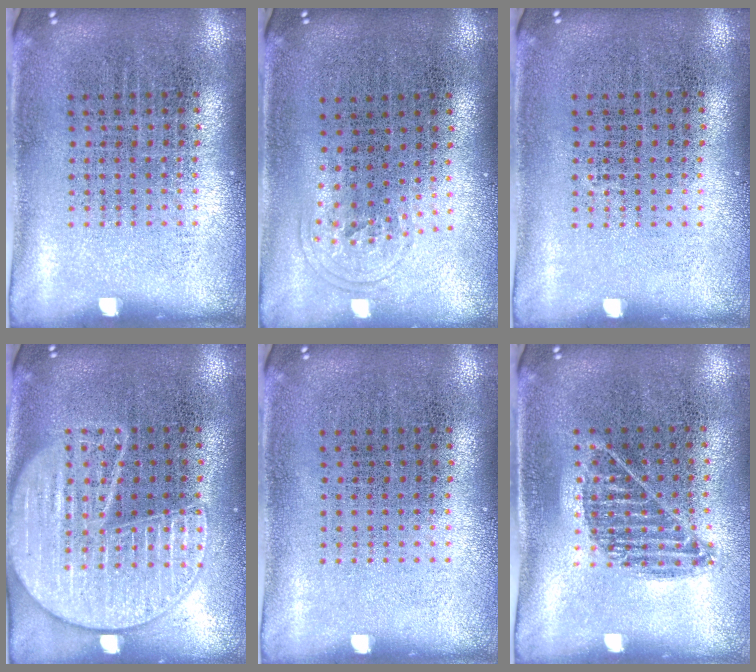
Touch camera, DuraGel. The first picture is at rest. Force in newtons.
{"total": 0.9, "press": 0.6, "slide": 0.7}
{"total": 0.0}
{"total": 2.3, "press": 2.3, "slide": 0.3}
{"total": 0.0}
{"total": 0.9, "press": 0.8, "slide": 0.4}